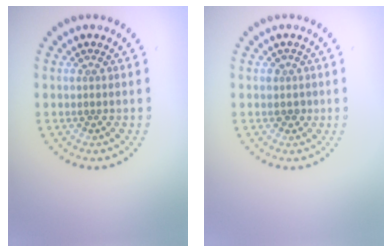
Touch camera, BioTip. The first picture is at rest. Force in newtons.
{"total": 1.0, "press": 0.9, "slide": 0.5}